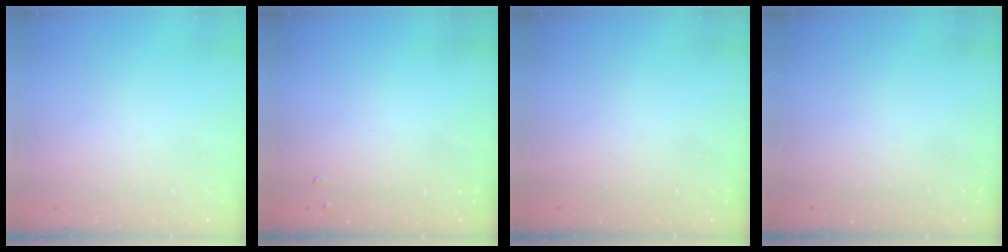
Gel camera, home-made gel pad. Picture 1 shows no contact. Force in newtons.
{"total": 3.8, "press": 3.8, "slide": 0.6}
{"total": 0.0}
{"total": 0.0}